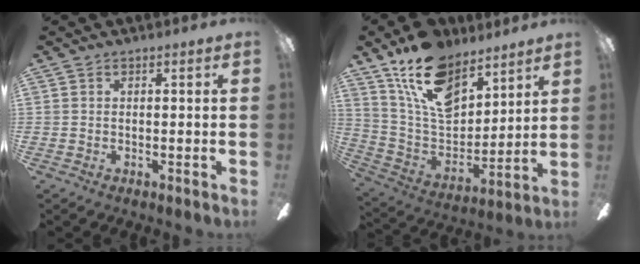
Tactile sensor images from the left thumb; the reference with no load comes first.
{"total": 18.3, "force": [12.4, 9.5, 9.5], "torque": [-0.180, -0.064, 0.230]}